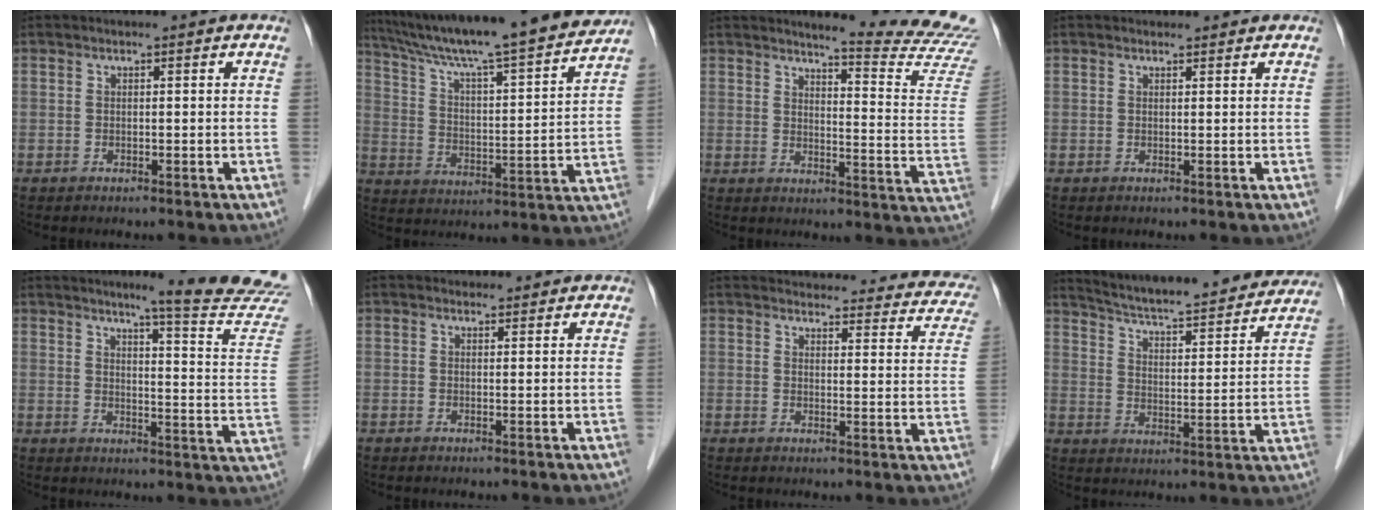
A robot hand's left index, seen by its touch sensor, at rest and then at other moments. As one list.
[{"total": 22.8, "force": [20.2, 0.2, 10.5], "torque": [-0.174, -0.013, 0.300]}, {"total": 16.1, "force": [15.6, -1.9, 3.6], "torque": [-0.052, -0.139, 0.169]}, {"total": 1.7, "force": [1.6, 0.5, 0.1], "torque": [-0.009, 0.011, 0.021]}, {"total": 16.6, "force": [15.1, -1.5, 6.6], "torque": [-0.080, -0.104, 0.165]}, {"total": 2.3, "force": [2.2, 0.9, 0.1], "torque": [-0.003, 0.013, 0.026]}, {"total": 21.5, "force": [20.1, 5.6, 5.4], "torque": [-0.042, -0.034, 0.207]}, {"total": 25.5, "force": [23.4, 3.5, 9.6], "torque": [-0.151, -0.030, 0.305]}]